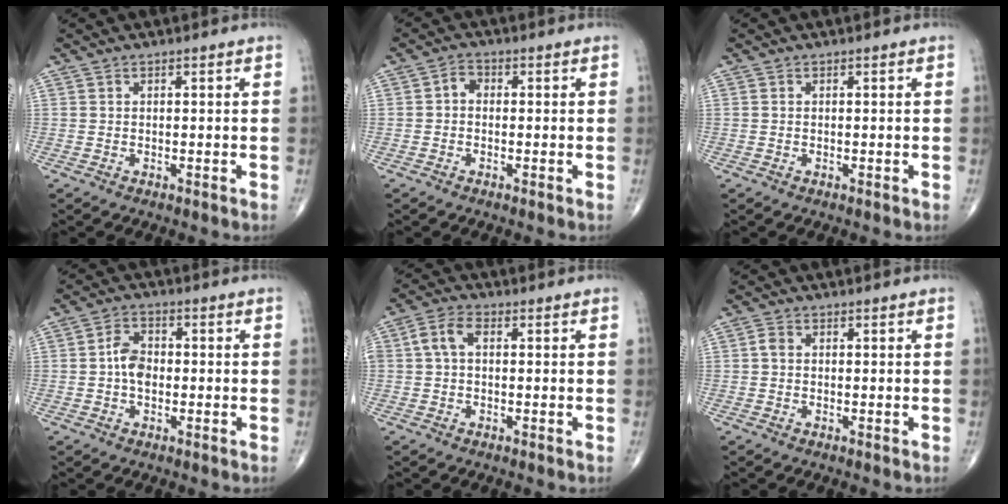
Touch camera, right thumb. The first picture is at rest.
{"total": 2.2, "force": [-0.2, 1.7, 1.4], "torque": [-0.014, 0.009, -0.013]}
{"total": 0.0}
{"total": 4.8, "force": [-0.5, 3.2, 3.4], "torque": [-0.054, 0.016, -0.018]}
{"total": 4.7, "force": [0.5, 2.9, 3.7], "torque": [-0.076, 0.019, 0.004]}
{"total": 1.2, "force": [-0.1, 0.9, 0.9], "torque": [-0.014, 0.001, -0.005]}